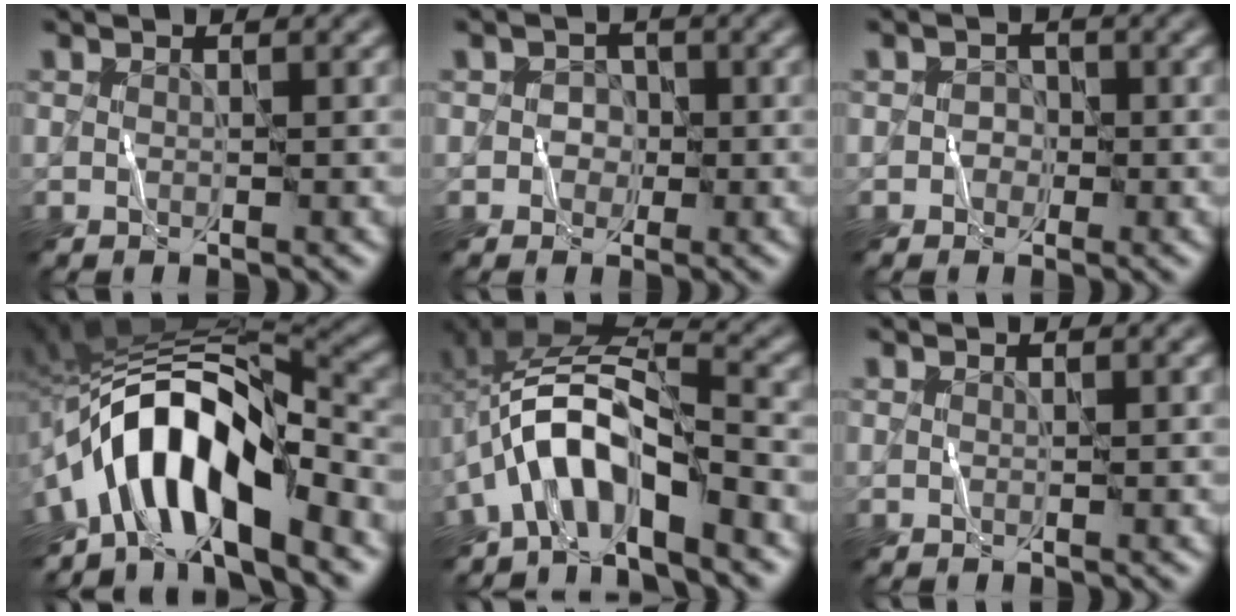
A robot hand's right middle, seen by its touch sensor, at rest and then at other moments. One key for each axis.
{"total": 1.5, "fx": -0.3, "fy": 1.5, "fz": 0.1, "tx": 0.026, "ty": 0.009, "tz": -0.014}
{"total": 1.3, "fx": -0.4, "fy": 1.2, "fz": 0.0, "tx": 0.023, "ty": 0.012, "tz": -0.017}
{"total": 10.7, "fx": -4.8, "fy": 4.1, "fz": 8.6, "tx": -0.124, "ty": 0.018, "tz": -0.092}
{"total": 7.4, "fx": -3.7, "fy": 2.7, "fz": 5.8, "tx": -0.101, "ty": 0.013, "tz": -0.078}
{"total": 0.0}